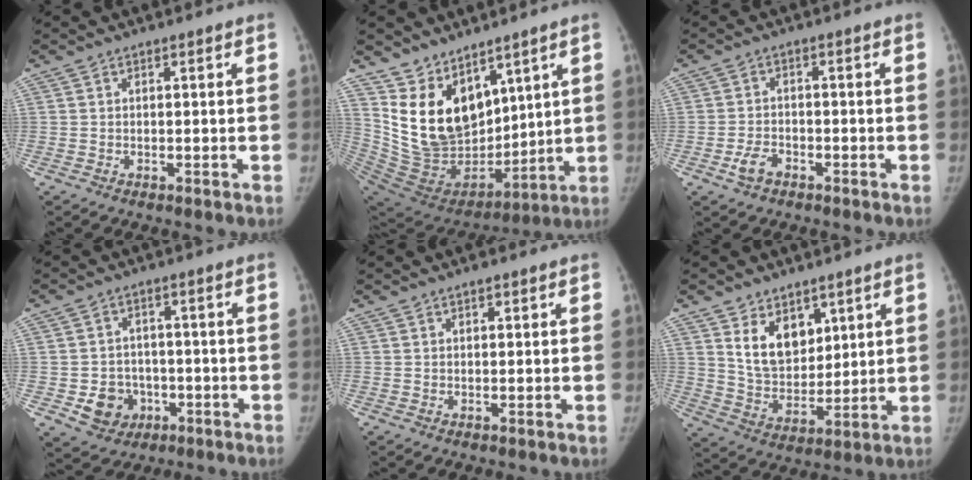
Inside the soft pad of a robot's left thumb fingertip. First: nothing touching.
{"total": 17.6, "force": [10.0, 11.1, 9.3], "torque": [-0.122, -0.063, 0.217]}
{"total": 3.7, "force": [-2.2, 2.3, 2.0], "torque": [-0.035, 0.015, -0.038]}
{"total": 7.4, "force": [-2.4, 6.5, 2.7], "torque": [-0.018, 0.015, -0.029]}
{"total": 1.1, "force": [0.6, 0.7, 0.7], "torque": [-0.004, -0.001, 0.006]}
{"total": 10.7, "force": [5.2, 7.2, 6.1], "torque": [-0.065, -0.043, 0.107]}